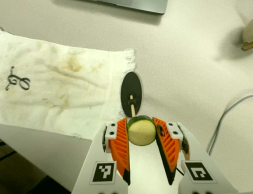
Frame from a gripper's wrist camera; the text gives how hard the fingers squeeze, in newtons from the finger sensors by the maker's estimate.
{"total": 10.6, "left": 10.5, "right": 10.7}